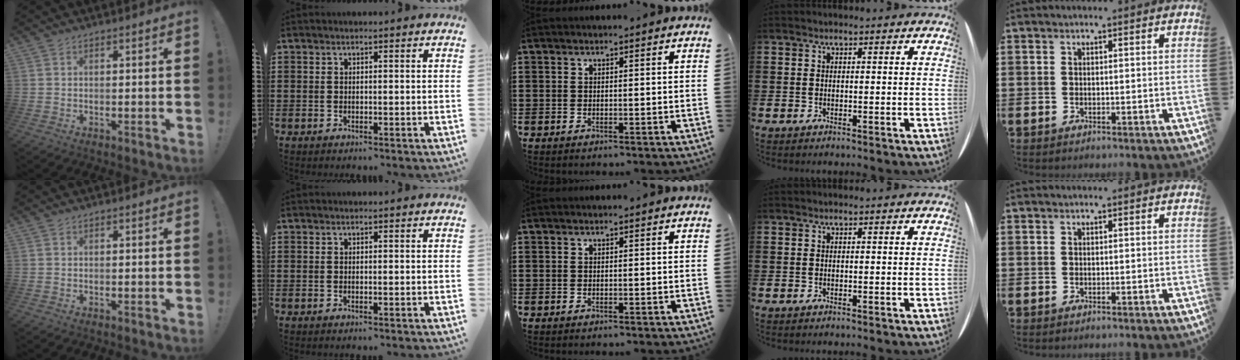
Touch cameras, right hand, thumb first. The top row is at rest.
{}